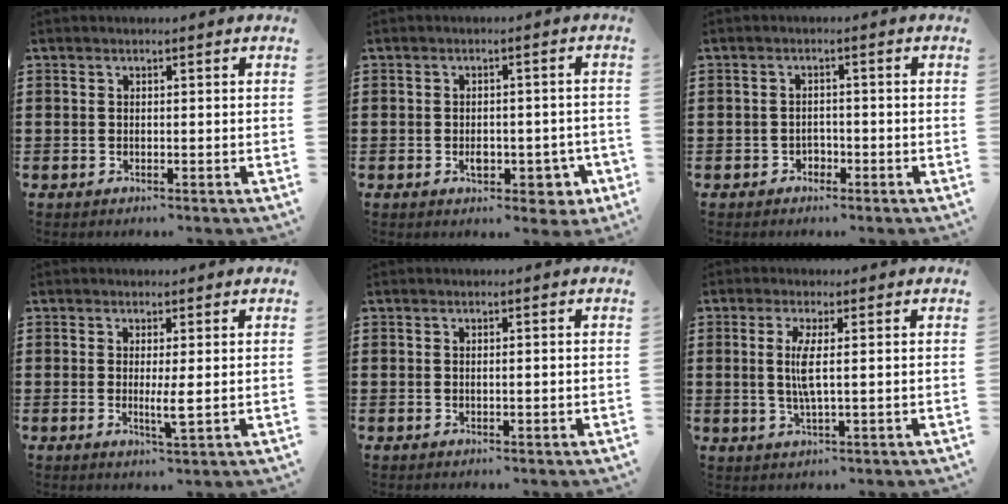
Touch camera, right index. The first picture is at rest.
{"total": 4.1, "force": [-1.4, 2.4, 3.0], "torque": [-0.040, -0.002, -0.027]}
{"total": 1.6, "force": [-1.2, 1.1, 0.2], "torque": [-0.012, -0.001, -0.028]}
{"total": 2.9, "force": [-0.1, 0.0, 2.9], "torque": [-0.053, -0.008, -0.002]}
{"total": 0.6, "force": [0.0, 0.1, 0.6], "torque": [-0.011, -0.003, 0.001]}
{"total": 4.2, "force": [0.4, 0.2, 4.2], "torque": [-0.087, -0.008, 0.001]}